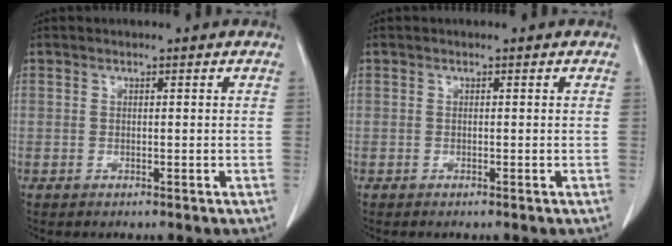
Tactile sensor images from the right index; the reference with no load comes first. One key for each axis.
{"total": 0.0}